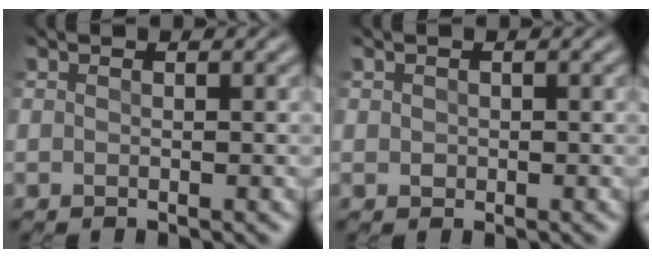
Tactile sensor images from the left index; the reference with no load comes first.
{"total": 0.7, "force": [0.0, 0.7, 0.3], "torque": [-0.005, -0.005, 0.001]}